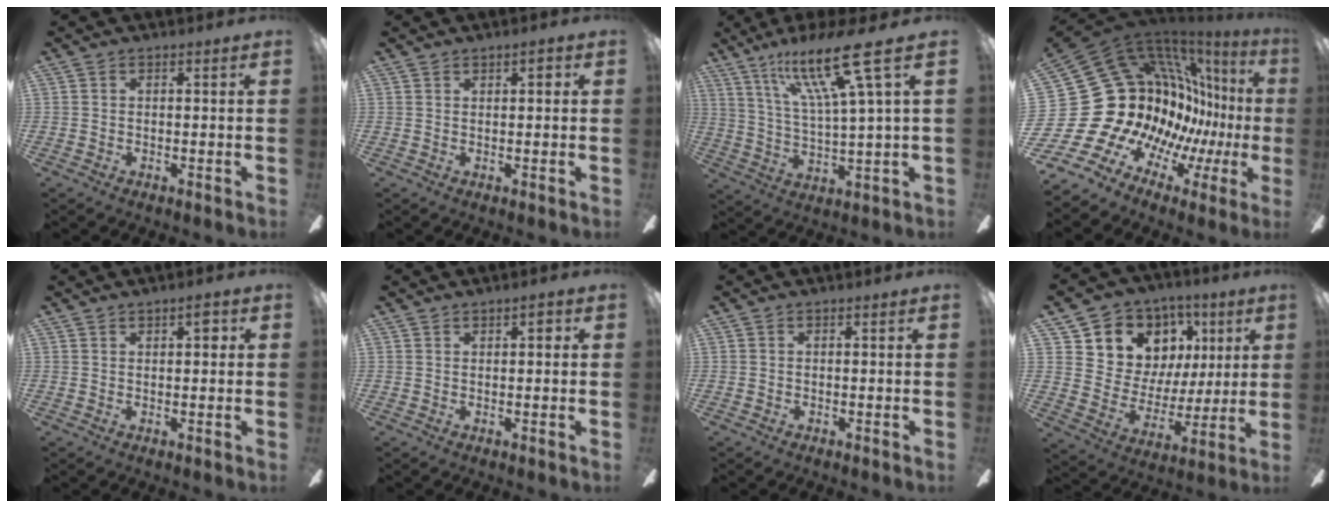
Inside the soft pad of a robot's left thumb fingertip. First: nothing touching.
{"total": 1.7, "force": [0.8, 0.6, 1.4], "torque": [-0.013, -0.003, 0.010]}
{"total": 18.5, "force": [10.5, 2.8, 15.0], "torque": [-0.282, -0.043, 0.156]}
{"total": 23.1, "force": [1.5, 19.1, 13.0], "torque": [-0.222, -0.109, 0.111]}
{"total": 3.1, "force": [1.3, 1.2, 2.5], "torque": [-0.026, -0.003, 0.016]}
{"total": 1.9, "force": [0.9, 0.8, 1.5], "torque": [-0.015, -0.002, 0.011]}
{"total": 0.0}
{"total": 11.7, "force": [6.3, 9.5, 2.5], "torque": [-0.060, -0.041, 0.130]}